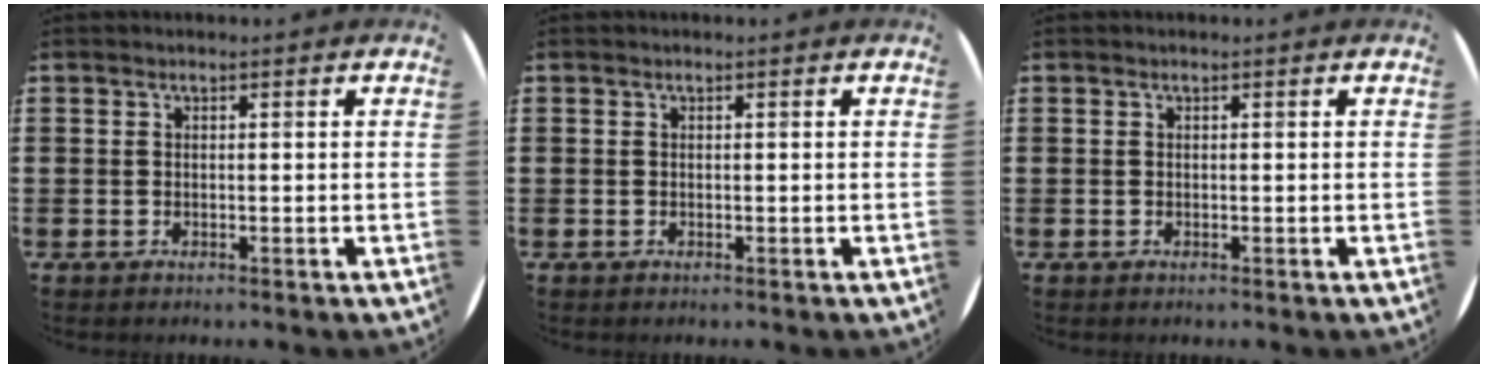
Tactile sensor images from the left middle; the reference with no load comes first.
{"total": 0.0}
{"total": 0.0}